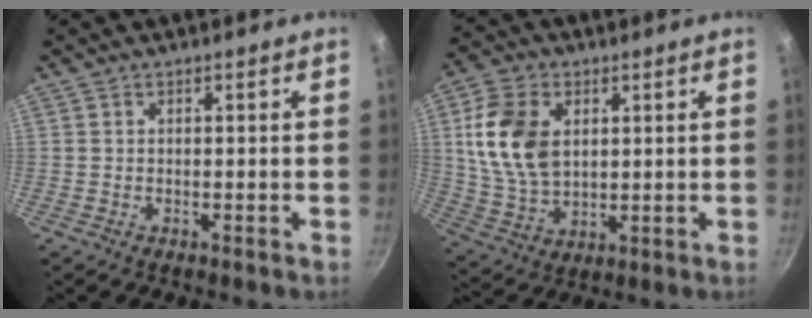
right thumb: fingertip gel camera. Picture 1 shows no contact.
{"total": 13.8, "force": [3.0, 9.3, 9.7], "torque": [-0.169, -0.011, 0.065]}